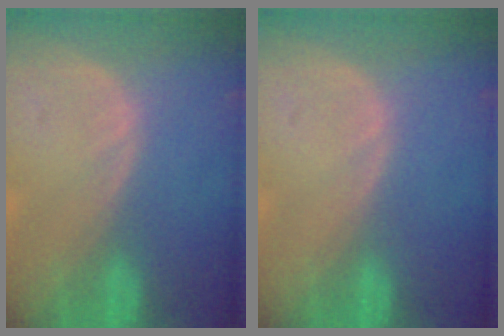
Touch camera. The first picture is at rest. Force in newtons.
{"total": 0.0}